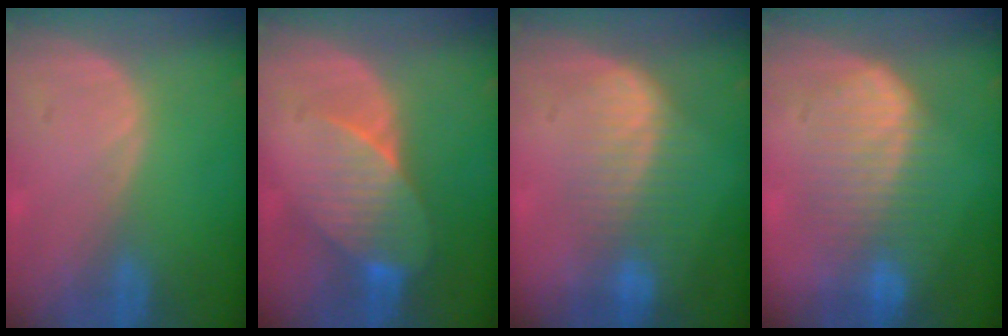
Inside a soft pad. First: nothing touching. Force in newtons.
{"total": 7.9, "press": 7.2, "slide": 3.2}
{"total": 7.1, "press": 6.5, "slide": 2.9}
{"total": 8.1, "press": 8.1, "slide": 0.1}